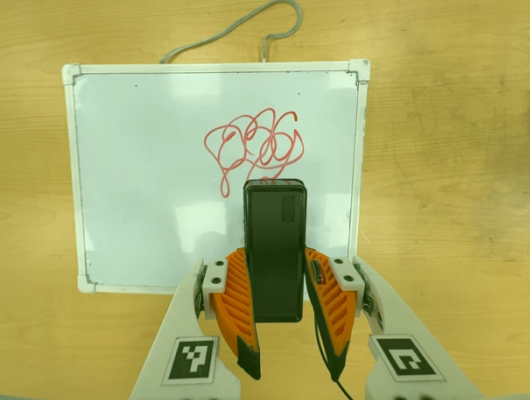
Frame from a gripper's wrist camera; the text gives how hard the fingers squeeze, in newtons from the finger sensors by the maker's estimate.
{"total": 4.8, "left": 3.5, "right": 6.1}